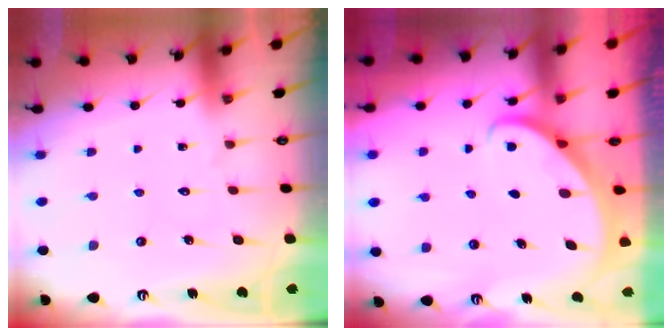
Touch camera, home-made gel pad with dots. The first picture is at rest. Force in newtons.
{"total": 2.8, "press": 2.8, "slide": 0.2}